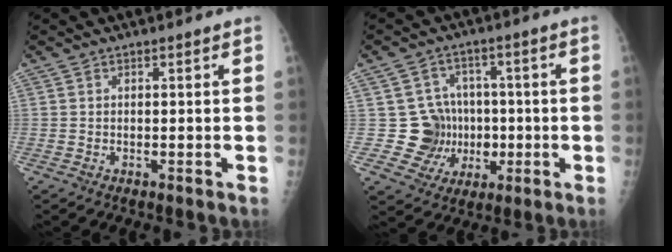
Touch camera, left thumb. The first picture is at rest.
{"total": 9.3, "force": [-0.6, 9.1, 1.9], "torque": [0.032, 0.023, 0.000]}